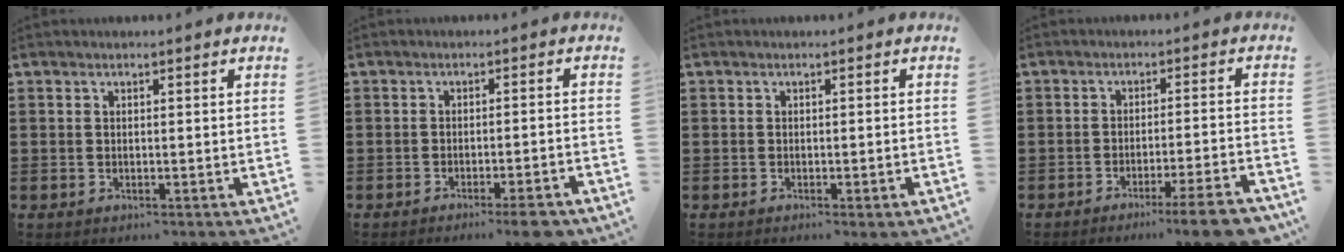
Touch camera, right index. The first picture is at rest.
{"total": 4.2, "force": [-3.2, -0.1, 2.7], "torque": [-0.042, -0.009, -0.056]}
{"total": 0.6, "force": [-0.5, -0.1, 0.4], "torque": [-0.009, -0.004, -0.008]}
{"total": 7.3, "force": [-5.5, -0.5, 4.8], "torque": [-0.074, -0.013, -0.099]}